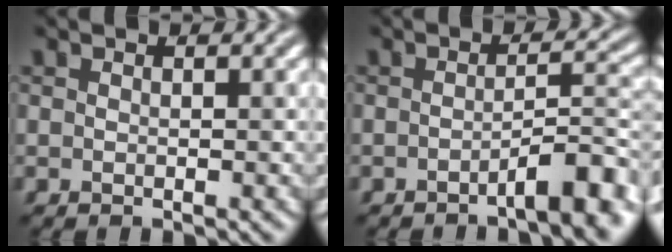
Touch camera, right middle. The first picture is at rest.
{"total": 4.6, "force": [-2.6, 0.9, 3.7], "torque": [-0.048, 0.012, -0.044]}